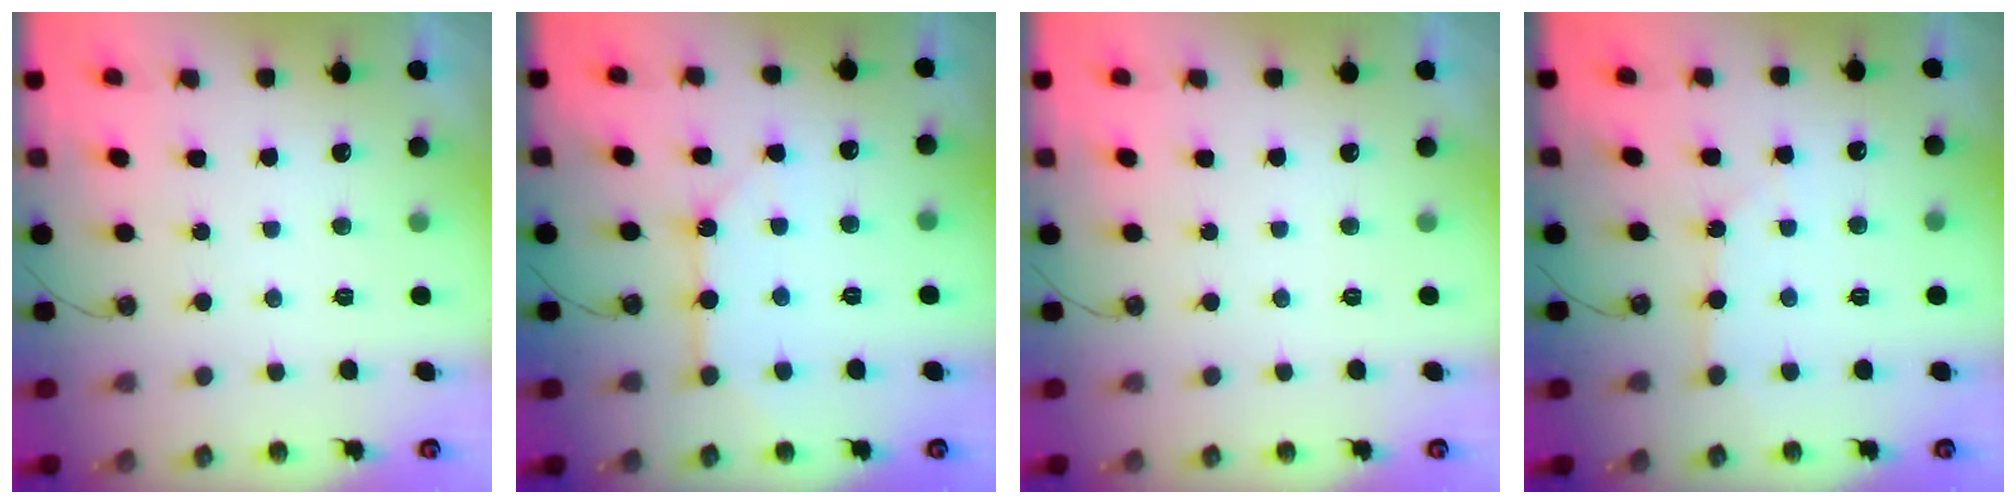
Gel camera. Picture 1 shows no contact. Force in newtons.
{"total": 9.6, "press": 9.5, "slide": 0.9}
{"total": 0.0}
{"total": 3.3, "press": 3.3, "slide": 0.4}